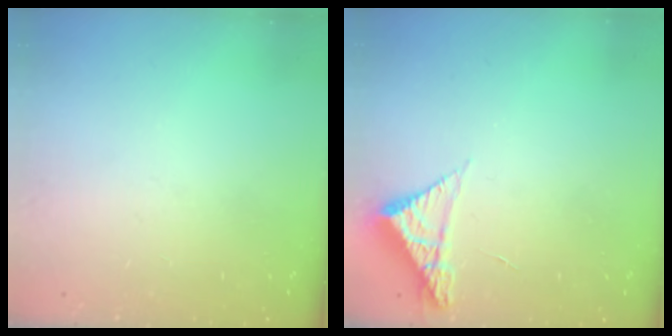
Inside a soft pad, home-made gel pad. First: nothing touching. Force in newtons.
{"total": 4.9, "press": 4.9, "slide": 0.4}